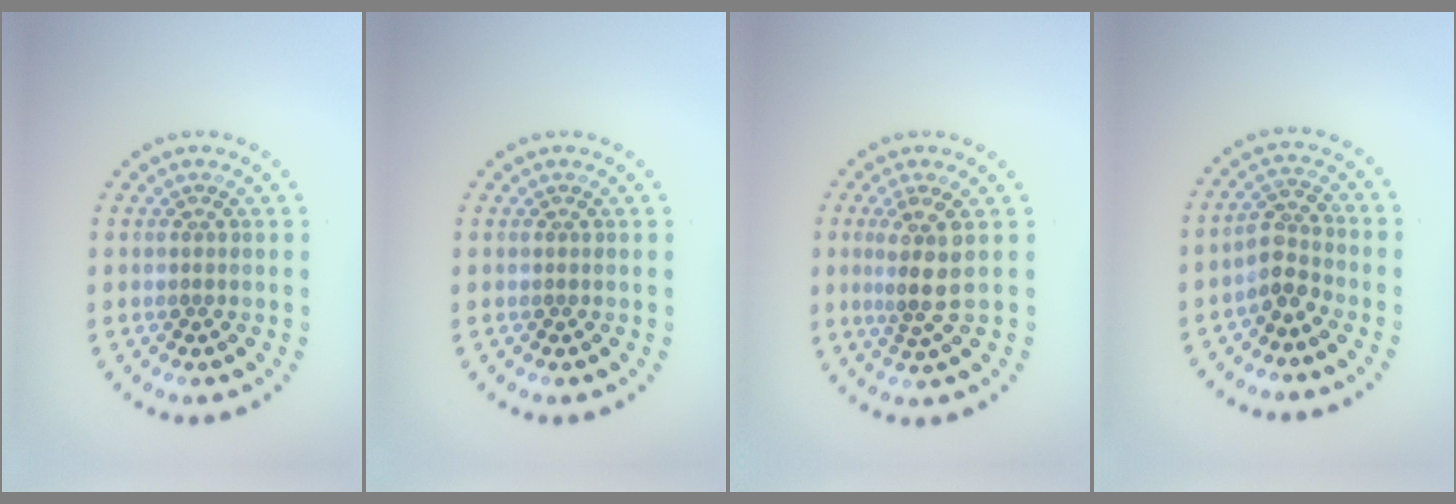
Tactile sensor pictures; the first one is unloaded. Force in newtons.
{"total": 0.0}
{"total": 3.0, "press": 2.2, "slide": 2.0}
{"total": 2.6, "press": 2.0, "slide": 1.6}